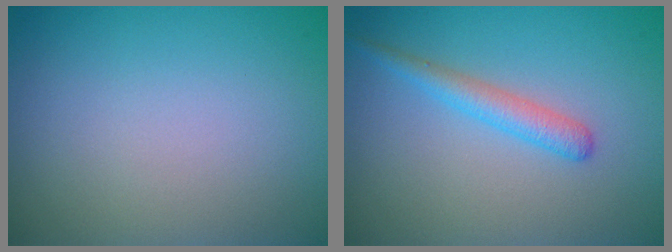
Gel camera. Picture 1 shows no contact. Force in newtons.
{"total": 2.1, "press": 2.1, "slide": 0.1}